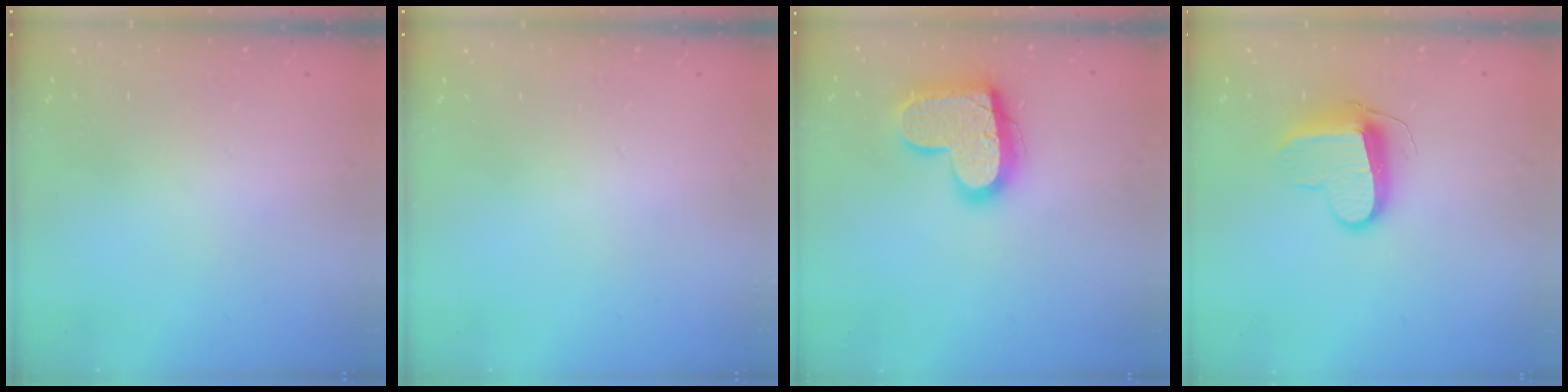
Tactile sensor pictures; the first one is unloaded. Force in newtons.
{"total": 0.0}
{"total": 17.3, "press": 17.3, "slide": 1.2}
{"total": 10.3, "press": 10.3, "slide": 0.5}